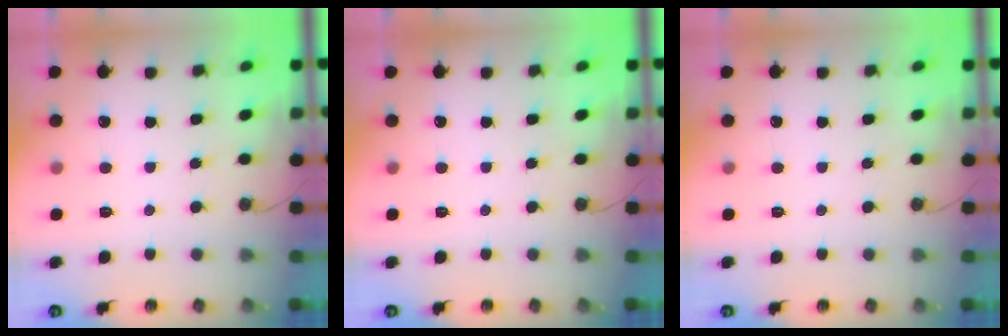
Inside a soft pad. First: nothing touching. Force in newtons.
{"total": 0.0}
{"total": 0.0}